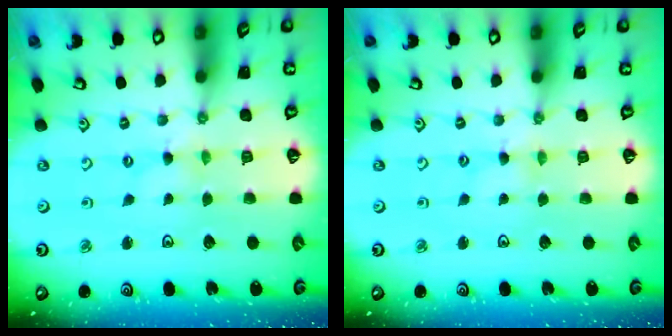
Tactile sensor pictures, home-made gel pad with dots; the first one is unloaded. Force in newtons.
{"total": 1.1, "press": 1.1, "slide": 0.2}